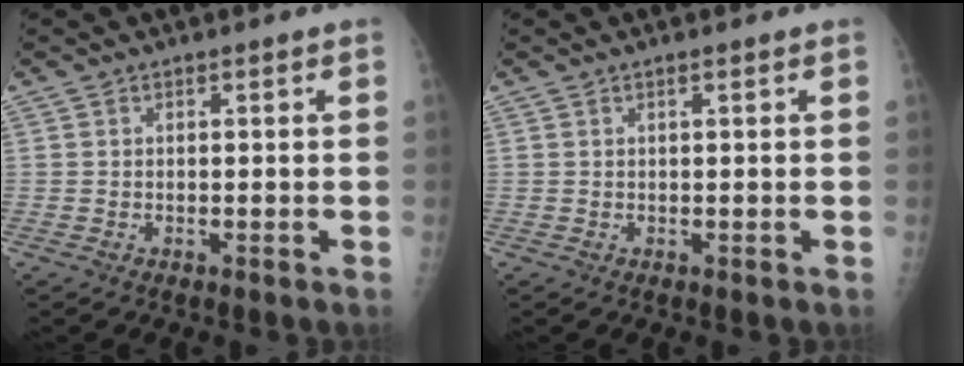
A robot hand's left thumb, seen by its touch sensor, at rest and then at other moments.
{"total": 0.5, "force": [0.3, 0.0, 0.4], "torque": [-0.007, 0.001, 0.004]}